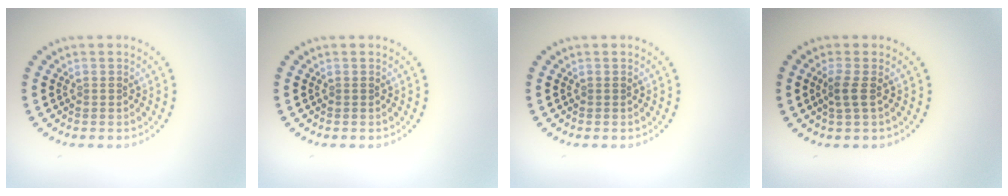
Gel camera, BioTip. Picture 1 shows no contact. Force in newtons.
{"total": 0.0}
{"total": 0.0}
{"total": 1.5, "press": 1.3, "slide": 0.9}